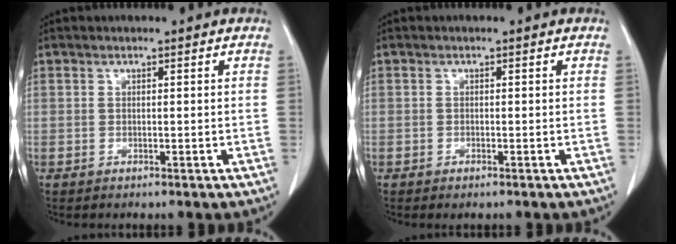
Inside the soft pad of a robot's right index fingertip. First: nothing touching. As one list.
[{"total": 0.6, "force": [-0.5, 0.2, 0.4], "torque": [-0.009, -0.002, -0.003]}]